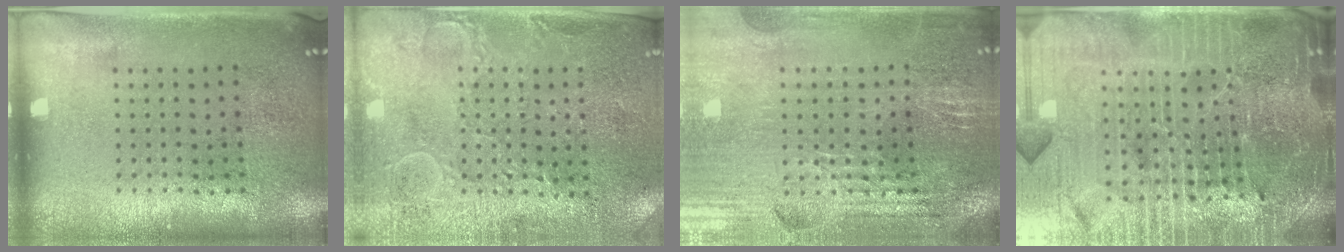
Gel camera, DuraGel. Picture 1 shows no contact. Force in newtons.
{"total": 2.8, "press": 2.7, "slide": 0.8}
{"total": 2.9, "press": 2.8, "slide": 0.5}
{"total": 5.7, "press": 5.3, "slide": 2.1}